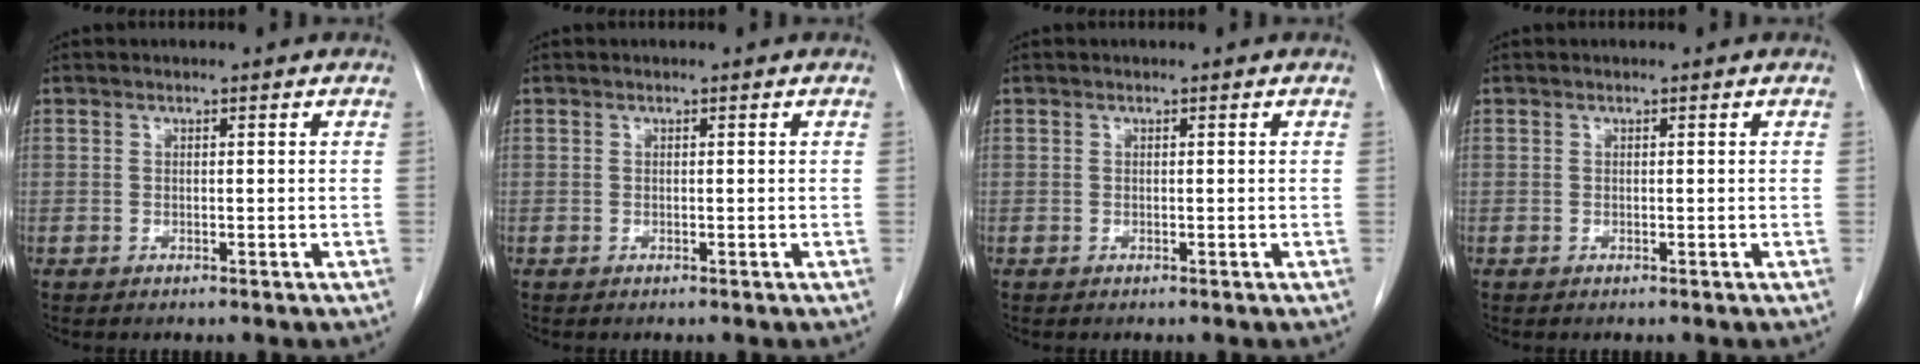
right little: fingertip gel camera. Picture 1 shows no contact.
{"total": 0.0}
{"total": 0.0}
{"total": 0.0}